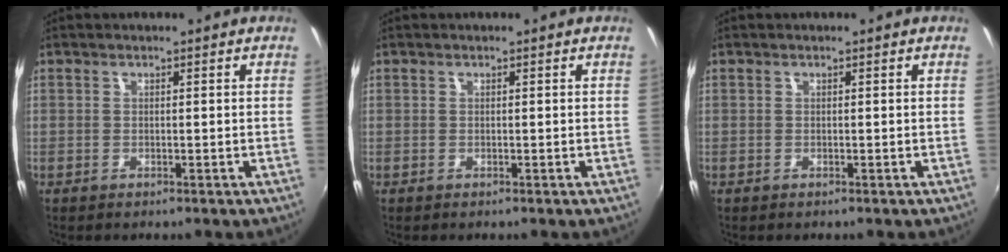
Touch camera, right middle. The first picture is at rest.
{"total": 0.0}
{"total": 0.0}